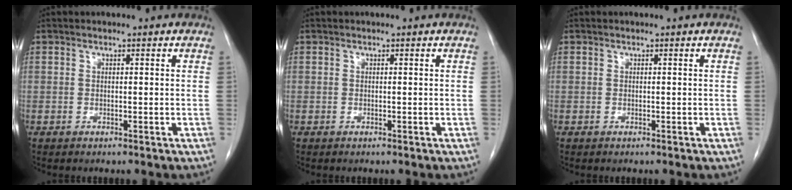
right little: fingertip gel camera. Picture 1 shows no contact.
{"total": 0.0}
{"total": 0.0}